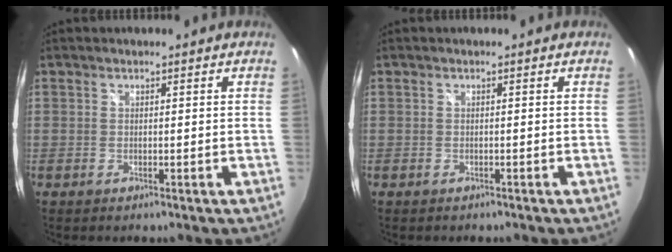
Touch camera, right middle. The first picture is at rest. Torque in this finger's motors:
{"motor_torque": [-0.66, 0.12, 0.02, 0.00]}